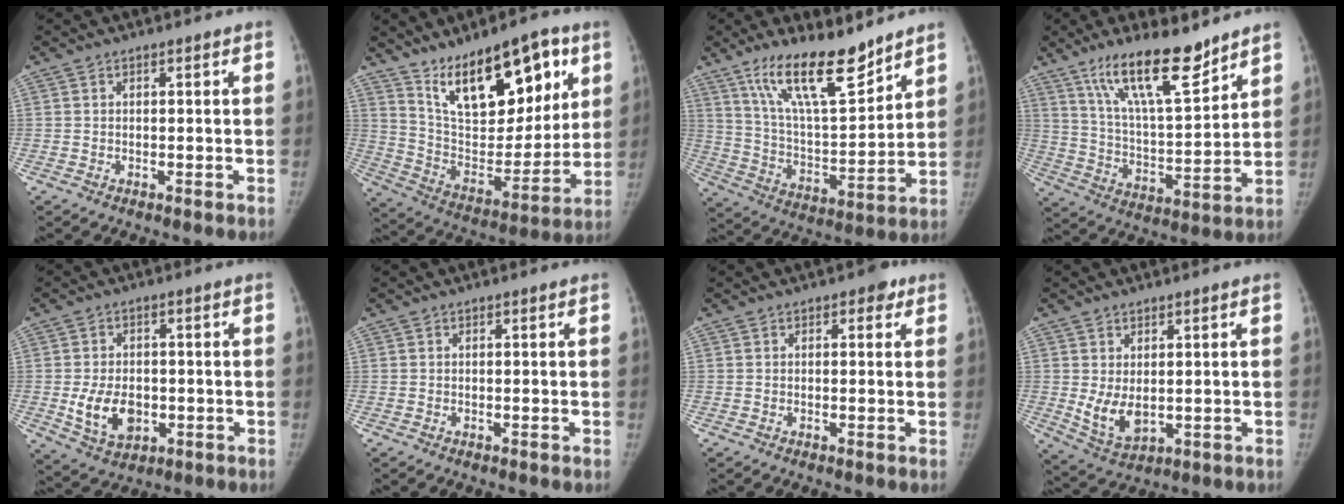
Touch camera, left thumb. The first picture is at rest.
{"total": 23.0, "force": [12.7, 10.1, 16.3], "torque": [-0.210, -0.054, 0.228]}
{"total": 17.6, "force": [12.7, 5.0, 11.2], "torque": [-0.161, -0.077, 0.233]}
{"total": 16.7, "force": [11.8, 4.3, 11.1], "torque": [-0.167, -0.071, 0.216]}
{"total": 8.8, "force": [-1.5, 6.1, 6.1], "torque": [-0.090, -0.003, -0.014]}
{"total": 0.0}
{"total": 2.2, "force": [1.0, 1.4, 1.3], "torque": [-0.002, 0.000, 0.008]}
{"total": 6.4, "force": [0.5, 3.7, 5.2], "torque": [-0.086, -0.015, 0.026]}